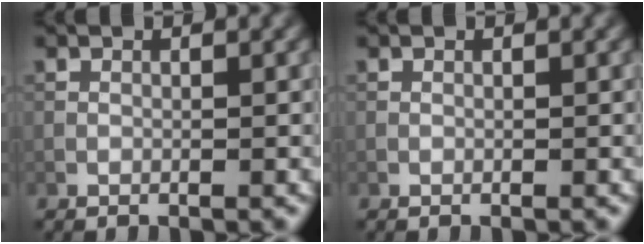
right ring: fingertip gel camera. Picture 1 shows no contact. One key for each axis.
{"total": 0.0}